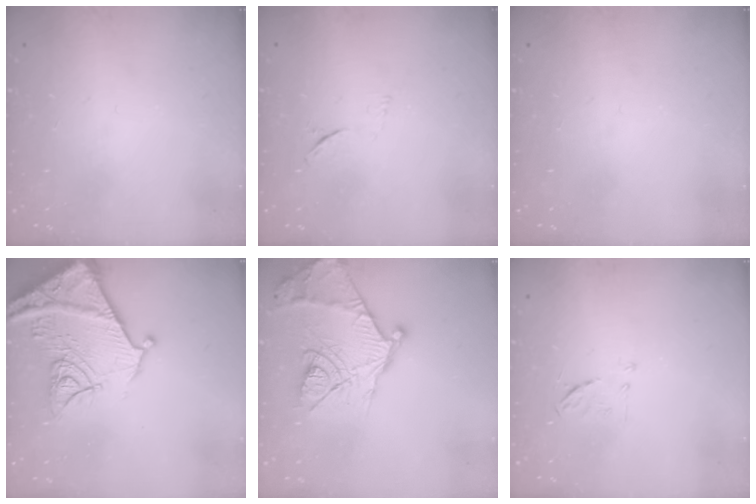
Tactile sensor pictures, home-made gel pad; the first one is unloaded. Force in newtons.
{"total": 4.2, "press": 4.0, "slide": 1.4}
{"total": 0.0}
{"total": 18.1, "press": 18.0, "slide": 1.9}
{"total": 18.9, "press": 18.8, "slide": 1.6}
{"total": 5.3, "press": 5.2, "slide": 0.8}